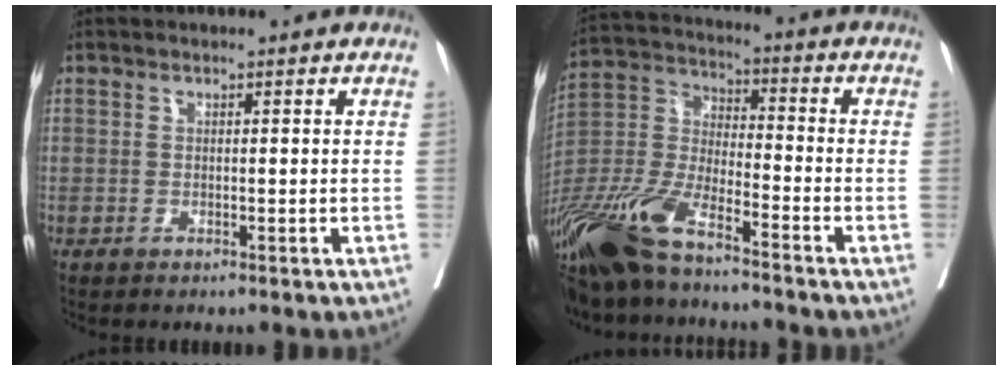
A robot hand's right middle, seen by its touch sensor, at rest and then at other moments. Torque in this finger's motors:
{"motor_torque": [1.09, -1.05, 0.76, 0.21]}